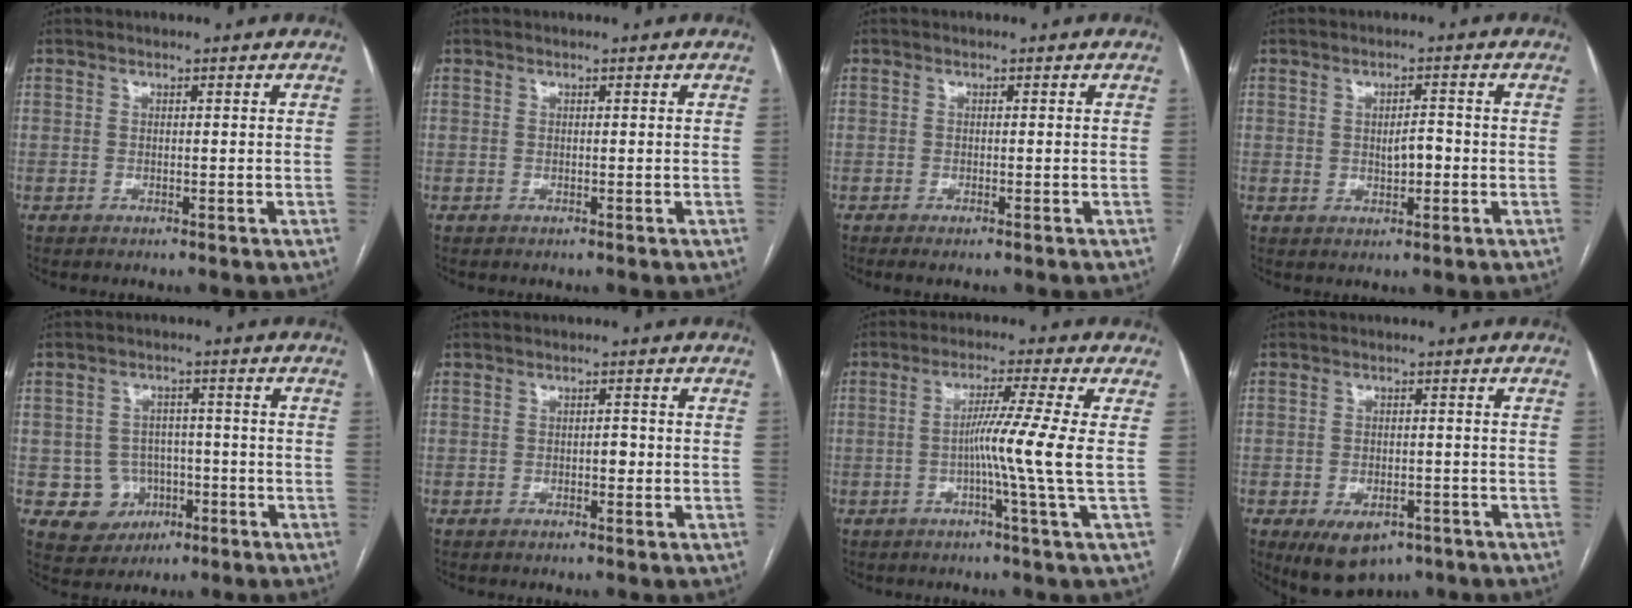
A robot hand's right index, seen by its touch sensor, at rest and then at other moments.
{"total": 0.0}
{"total": 1.4, "force": [-0.9, 0.1, 1.0], "torque": [-0.017, -0.004, -0.015]}
{"total": 3.2, "force": [-0.2, 1.5, 2.9], "torque": [-0.043, 0.002, 0.002]}
{"total": 6.5, "force": [-1.9, 6.1, 1.2], "torque": [-0.016, 0.013, -0.019]}
{"total": 1.5, "force": [-0.4, 0.8, 1.2], "torque": [-0.014, 0.004, -0.006]}
{"total": 7.7, "force": [-0.8, -2.5, 7.2], "torque": [-0.125, -0.004, -0.016]}
{"total": 7.9, "force": [-4.7, 4.7, 4.3], "torque": [-0.064, -0.001, -0.062]}